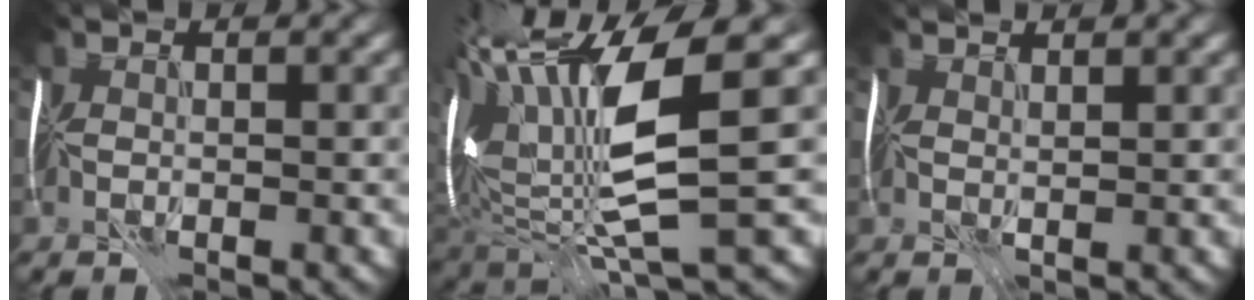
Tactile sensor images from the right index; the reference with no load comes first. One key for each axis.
{"total": 12.1, "fx": 3.4, "fy": 3.0, "fz": 11.2, "tx": -0.243, "ty": 0.006, "tz": 0.089}
{"total": 2.5, "fx": 2.2, "fy": 0.7, "fz": 0.9, "tx": -0.010, "ty": 0.024, "tz": 0.017}